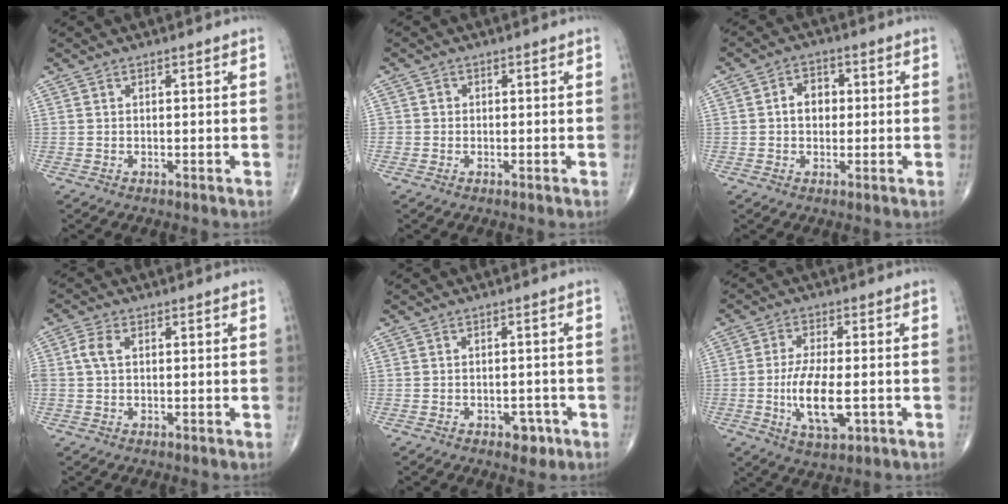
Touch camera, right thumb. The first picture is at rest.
{"total": 1.2, "force": [-0.1, 1.2, 0.1], "torque": [0.007, 0.005, -0.004]}
{"total": 5.0, "force": [0.3, 3.8, 3.2], "torque": [-0.033, 0.013, 0.000]}
{"total": 3.4, "force": [0.6, 2.0, 2.6], "torque": [-0.070, 0.010, 0.010]}
{"total": 3.2, "force": [-1.7, 2.0, 1.7], "torque": [-0.009, 0.011, -0.019]}
{"total": 9.9, "force": [-2.1, 4.0, 8.8], "torque": [-0.167, -0.004, -0.034]}